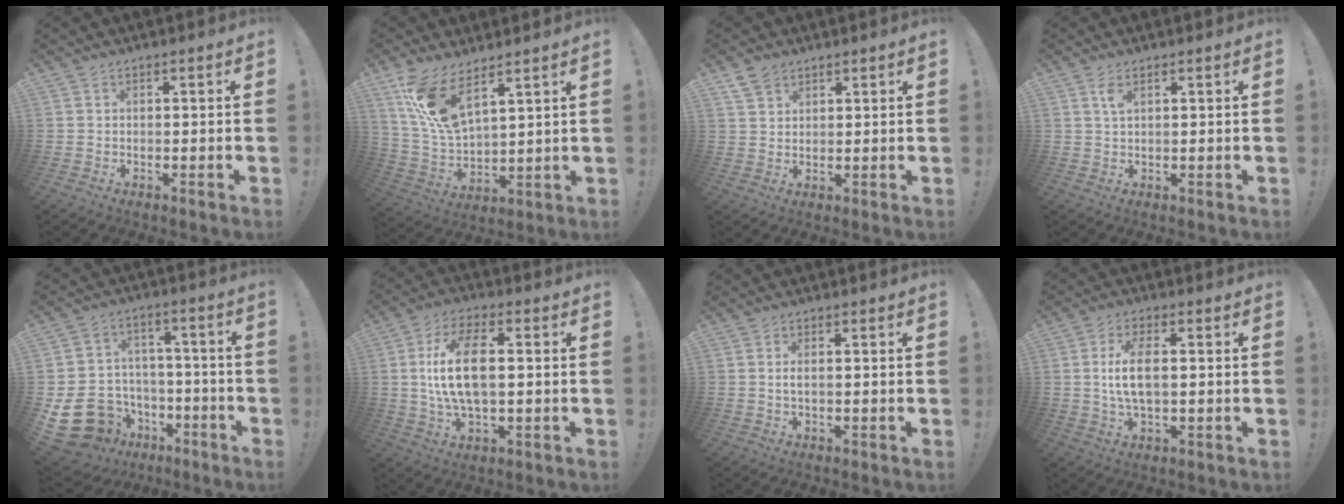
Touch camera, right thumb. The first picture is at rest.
{"total": 13.4, "force": [9.2, 4.5, 8.6], "torque": [-0.182, -0.051, 0.173]}
{"total": 5.0, "force": [3.4, 3.2, 1.6], "torque": [-0.035, -0.009, 0.066]}
{"total": 2.8, "force": [1.4, 0.9, 2.3], "torque": [-0.045, -0.001, 0.023]}
{"total": 17.9, "force": [-7.5, 14.0, 8.1], "torque": [-0.153, 0.053, -0.101]}
{"total": 14.0, "force": [1.0, 6.6, 12.3], "torque": [-0.230, 0.001, 0.016]}
{"total": 1.7, "force": [0.0, 0.4, 1.7], "torque": [-0.032, 0.001, -0.001]}
{"total": 8.6, "force": [0.4, 3.8, 7.7], "torque": [-0.149, -0.002, 0.005]}